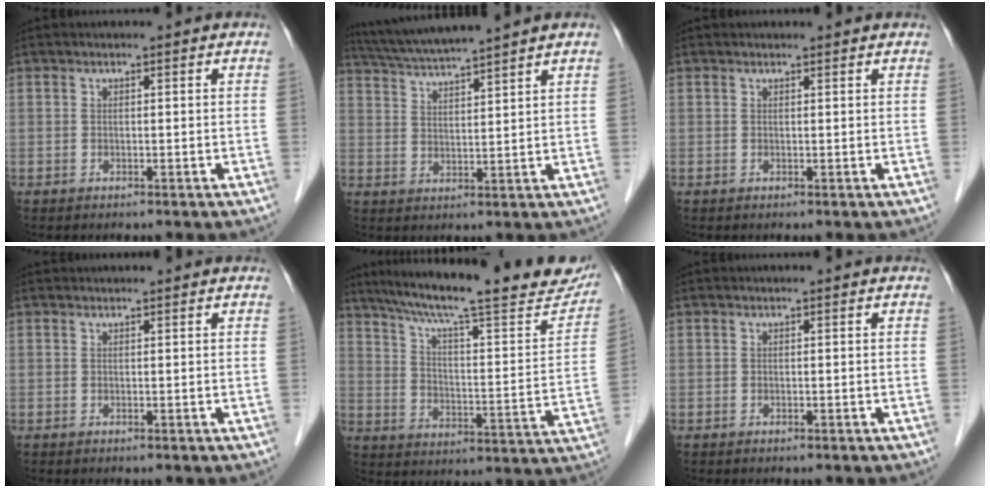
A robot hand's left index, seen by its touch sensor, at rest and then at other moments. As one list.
[{"total": 9.4, "force": [8.5, -1.4, 3.9], "torque": [-0.073, 0.018, 0.147]}, {"total": 1.0, "force": [1.0, 0.2, 0.0], "torque": [-0.011, 0.007, 0.013]}, {"total": 2.1, "force": [2.0, 0.2, 0.3], "torque": [-0.007, 0.025, 0.029]}, {"total": 26.9, "force": [22.2, 4.4, 14.5], "torque": [-0.222, -0.009, 0.293]}, {"total": 0.0}]